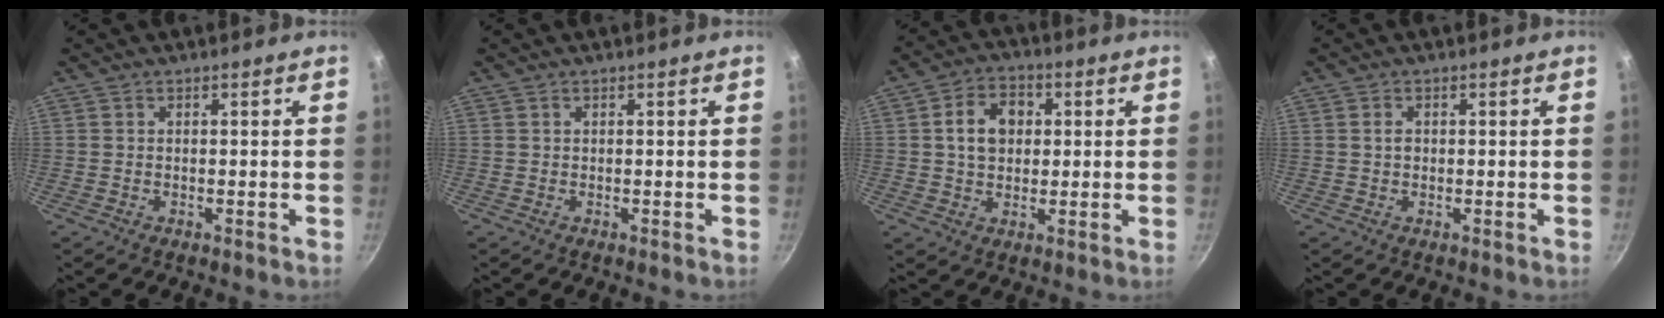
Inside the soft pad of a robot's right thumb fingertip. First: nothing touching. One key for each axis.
{"total": 0.0}
{"total": 8.3, "fx": 1.3, "fy": 6.4, "fz": 5.2, "tx": -0.063, "ty": 0.012, "tz": 0.014}
{"total": 1.4, "fx": 0.1, "fy": 1.1, "fz": 0.9, "tx": -0.013, "ty": 0.005, "tz": 0.001}